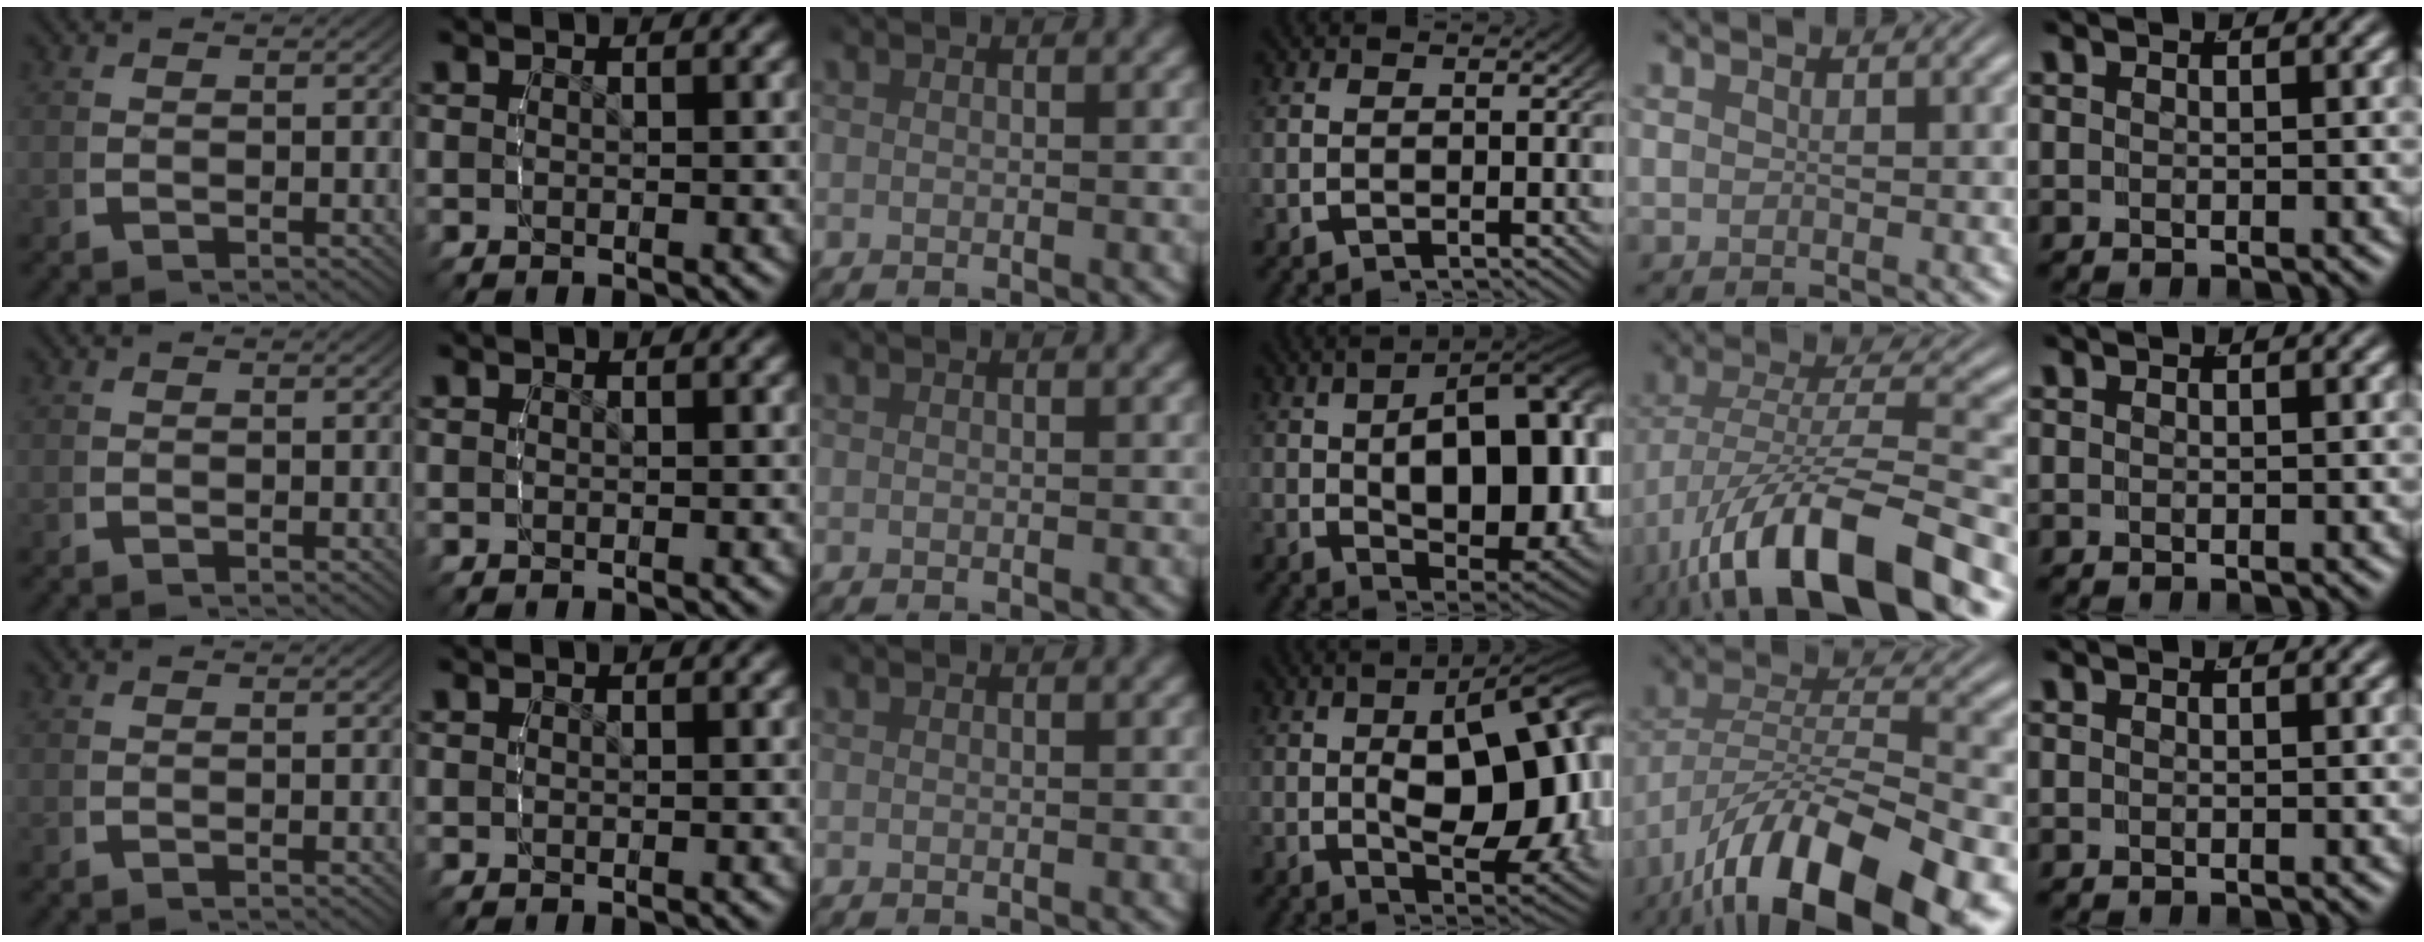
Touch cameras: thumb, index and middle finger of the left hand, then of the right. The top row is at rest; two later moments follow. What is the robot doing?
{"motion": "lift_and_place", "object": "legos"}